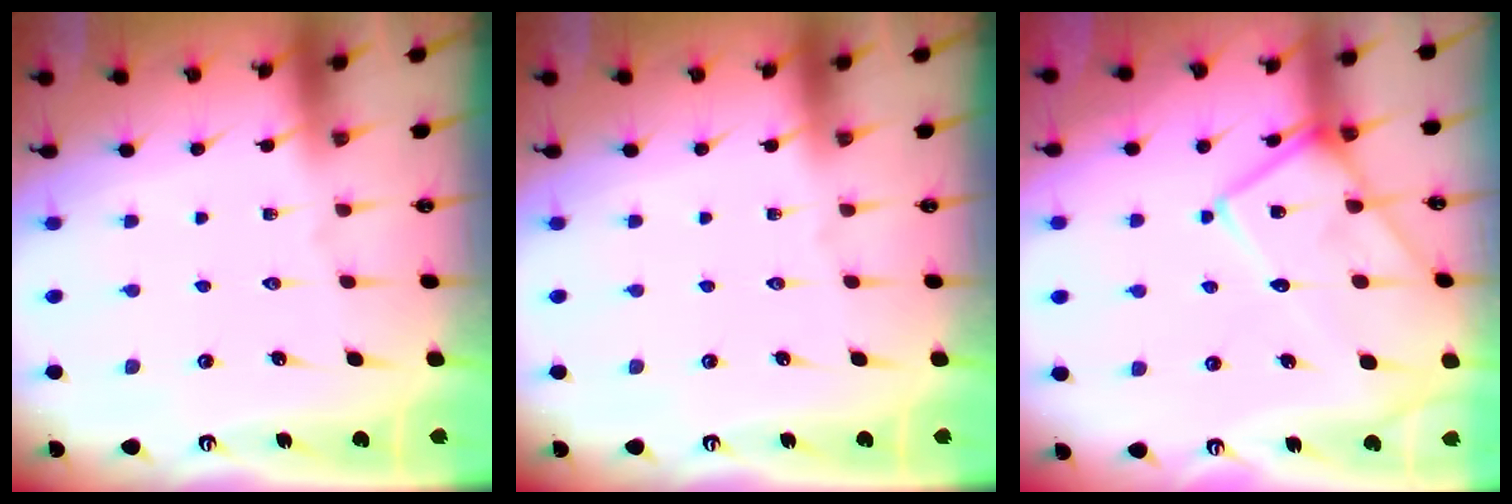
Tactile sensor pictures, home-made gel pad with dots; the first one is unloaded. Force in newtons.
{"total": 0.0}
{"total": 15.2, "press": 15.1, "slide": 1.2}